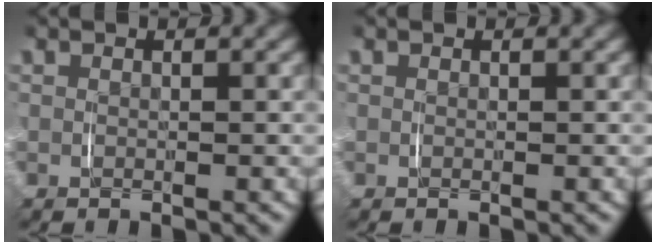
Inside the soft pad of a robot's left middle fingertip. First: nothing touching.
{"total": 0.0}